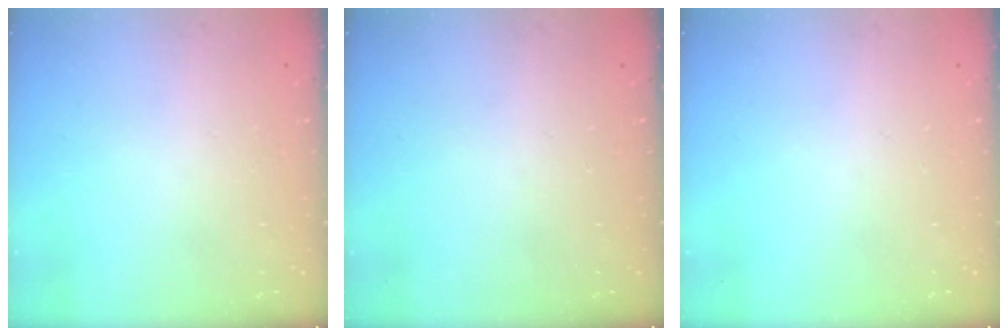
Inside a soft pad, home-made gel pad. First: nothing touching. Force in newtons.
{"total": 0.0}
{"total": 0.0}